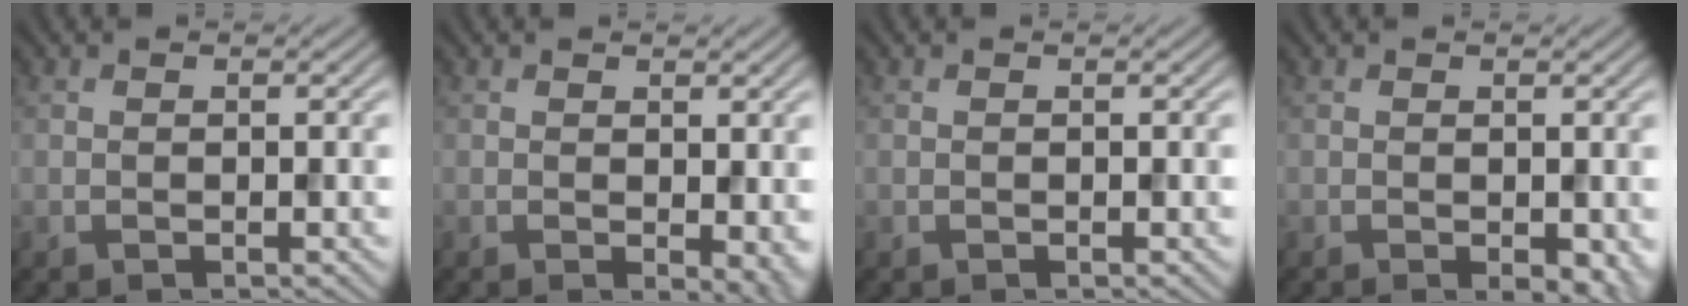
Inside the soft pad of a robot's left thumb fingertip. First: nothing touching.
{"total": 3.0, "force": [-0.2, 1.5, 2.6], "torque": [-0.026, -0.008, -0.001]}
{"total": 0.0}
{"total": 3.0, "force": [-1.0, 1.5, 2.4], "torque": [-0.031, -0.015, -0.007]}